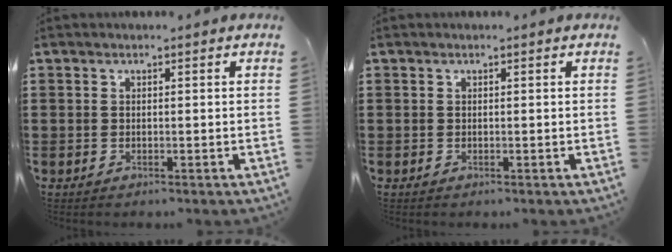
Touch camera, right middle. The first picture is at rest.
{"total": 0.0}